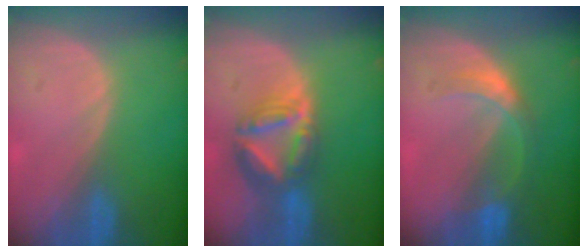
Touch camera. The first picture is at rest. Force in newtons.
{"total": 8.2, "press": 7.0, "slide": 4.2}
{"total": 5.3, "press": 4.8, "slide": 2.2}